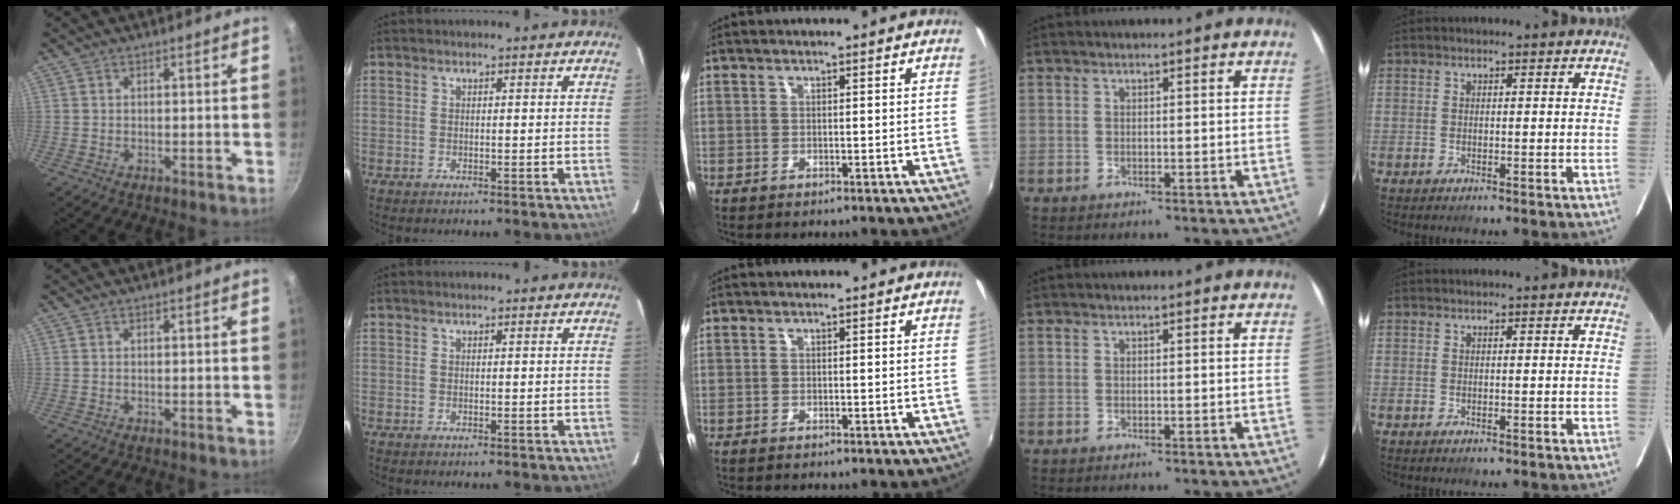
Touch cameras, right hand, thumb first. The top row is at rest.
{}